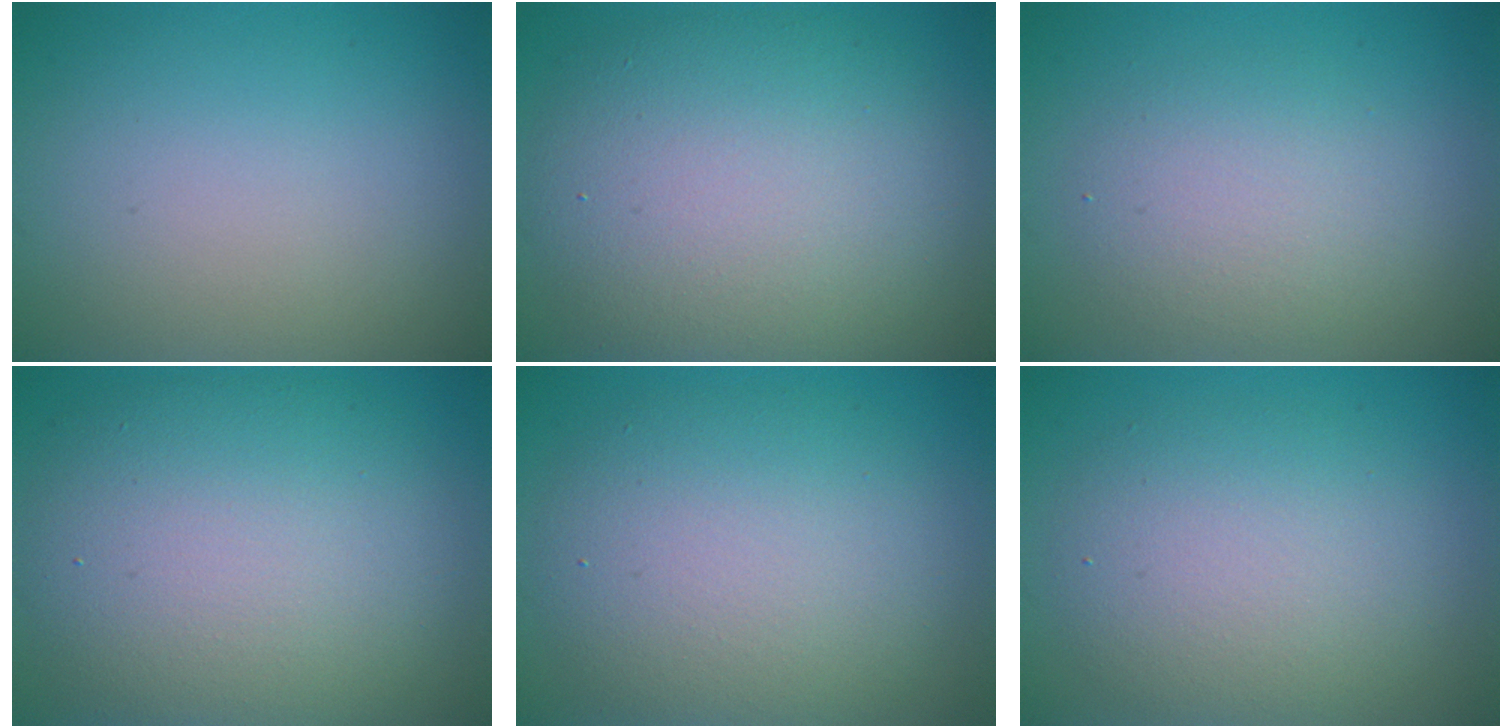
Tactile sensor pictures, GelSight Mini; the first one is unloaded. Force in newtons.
{"total": 9.8, "press": 9.8, "slide": 0.8}
{"total": 3.4, "press": 3.4, "slide": 0.4}
{"total": 10.1, "press": 10.1, "slide": 0.5}
{"total": 7.5, "press": 7.5, "slide": 0.2}
{"total": 5.2, "press": 5.2, "slide": 0.6}